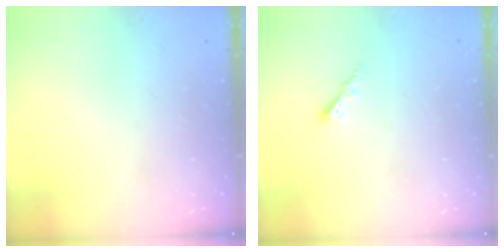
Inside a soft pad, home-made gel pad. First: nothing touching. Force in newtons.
{"total": 1.9, "press": 1.9, "slide": 0.4}